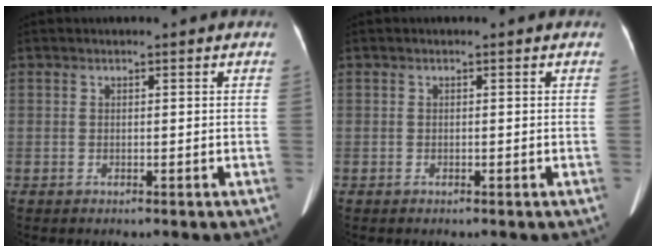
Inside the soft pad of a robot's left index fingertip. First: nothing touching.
{"total": 0.0}